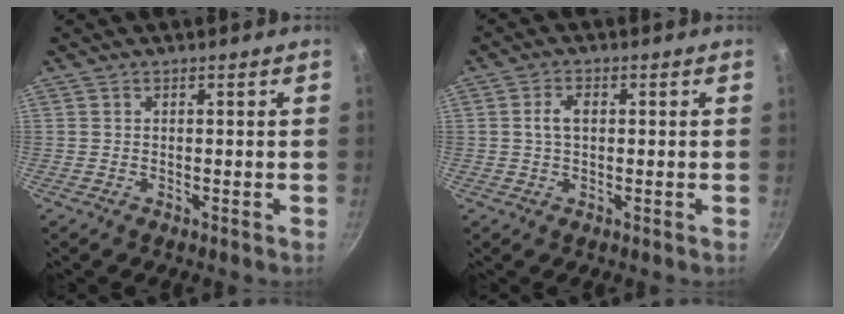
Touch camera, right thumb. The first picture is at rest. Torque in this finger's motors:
{"motor_torque": [-0.65, 0.25, 0.72, 0.04, 0.04]}